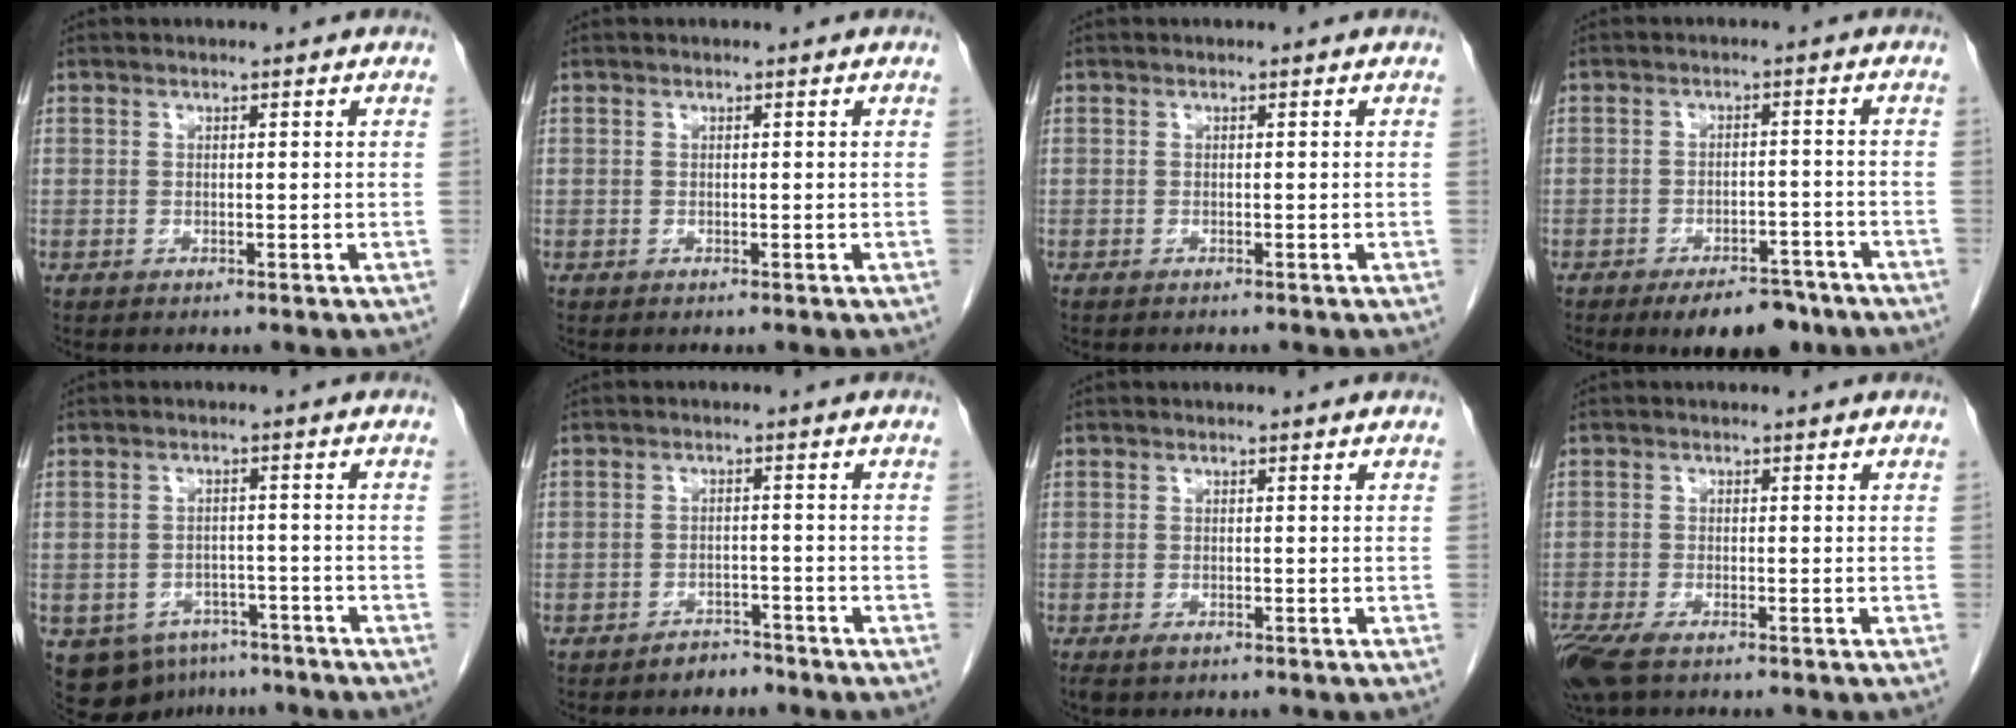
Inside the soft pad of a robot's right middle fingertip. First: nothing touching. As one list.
[{"total": 0.0}, {"total": 0.7, "force": [-0.6, 0.1, 0.3], "torque": [-0.009, -0.002, -0.010]}, {"total": 7.9, "force": [-5.9, 3.3, 4.0], "torque": [-0.047, 0.004, -0.086]}, {"total": 8.7, "force": [-5.7, 5.9, 2.8], "torque": [-0.044, 0.009, -0.078]}, {"total": 2.4, "force": [-2.1, 1.1, 0.2], "torque": [-0.008, 0.004, -0.031]}, {"total": 1.5, "force": [-0.9, 0.7, 1.0], "torque": [-0.021, -0.004, -0.010]}, {"total": 5.8, "force": [-3.9, 1.9, 3.8], "torque": [-0.081, -0.017, -0.071]}]